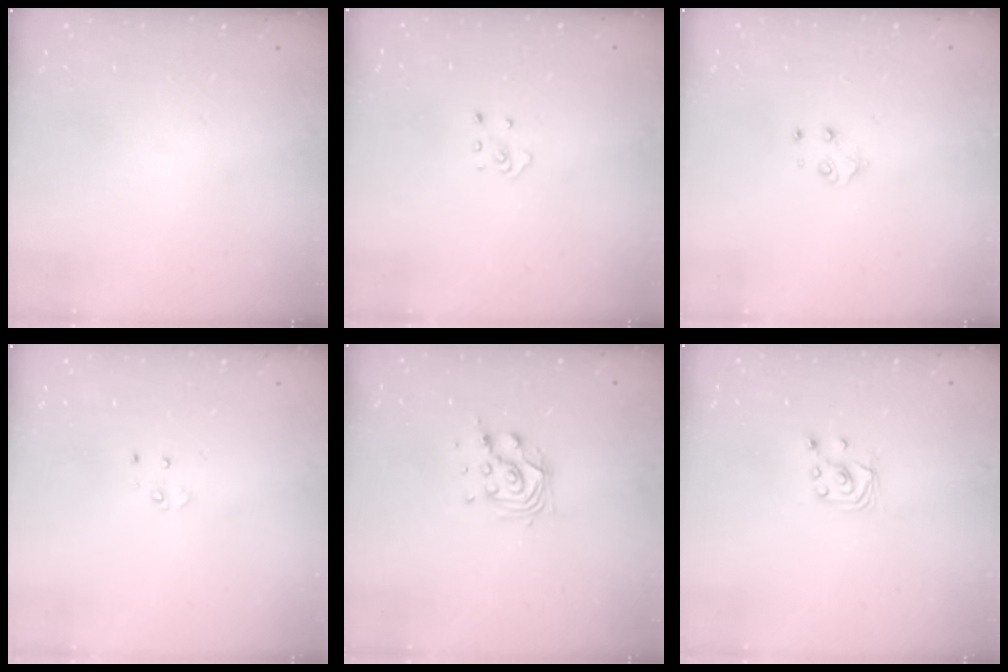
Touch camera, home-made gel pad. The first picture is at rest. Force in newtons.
{"total": 2.9, "press": 2.9, "slide": 0.2}
{"total": 4.5, "press": 4.5, "slide": 0.6}
{"total": 3.3, "press": 3.2, "slide": 0.4}
{"total": 11.0, "press": 10.6, "slide": 2.9}
{"total": 2.4, "press": 2.4, "slide": 0.2}